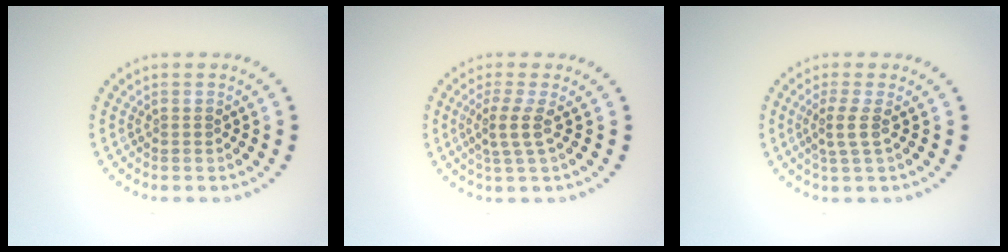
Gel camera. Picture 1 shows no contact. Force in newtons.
{"total": 2.2, "press": 1.6, "slide": 1.5}
{"total": 1.8, "press": 1.4, "slide": 1.2}